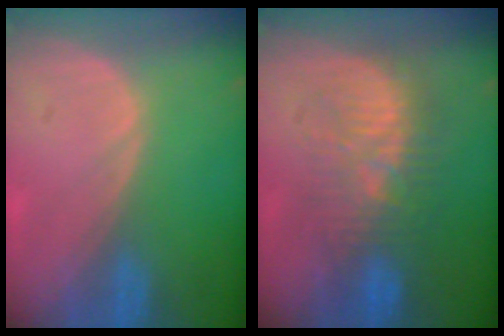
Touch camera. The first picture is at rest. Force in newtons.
{"total": 9.3, "press": 9.1, "slide": 1.6}